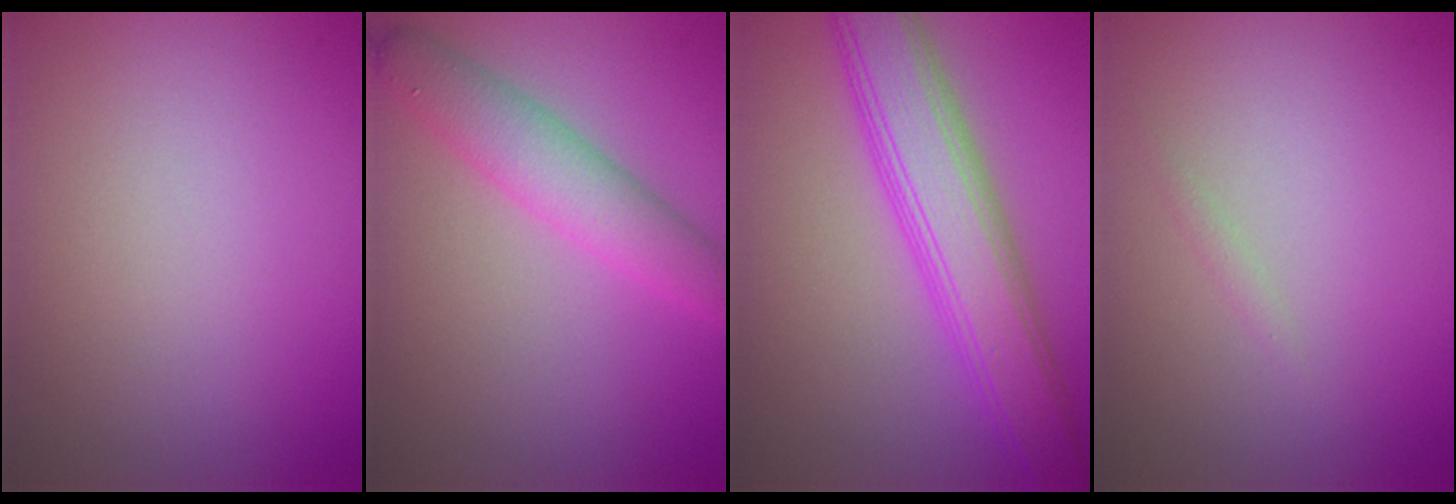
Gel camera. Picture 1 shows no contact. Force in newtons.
{"total": 4.2, "press": 4.2, "slide": 0.2}
{"total": 7.2, "press": 7.2, "slide": 0.1}
{"total": 0.6, "press": 0.6, "slide": 0.1}